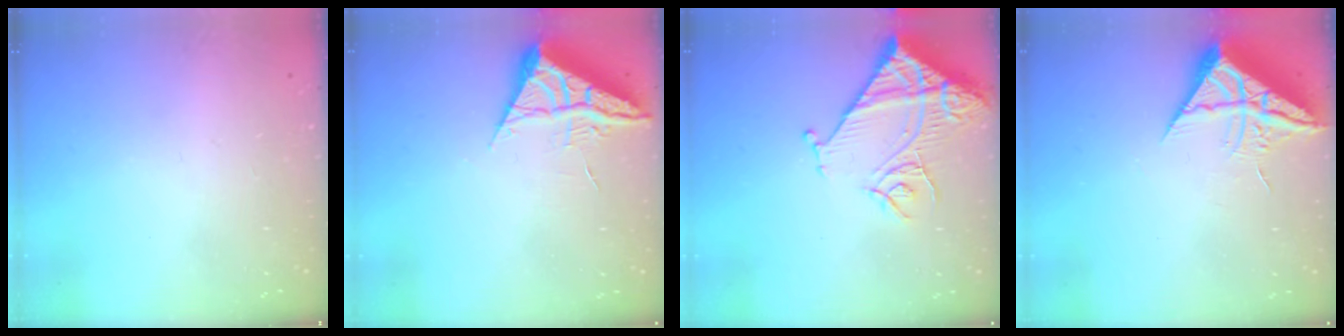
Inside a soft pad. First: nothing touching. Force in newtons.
{"total": 5.9, "press": 5.9, "slide": 0.6}
{"total": 14.9, "press": 14.8, "slide": 1.6}
{"total": 9.7, "press": 9.6, "slide": 0.8}